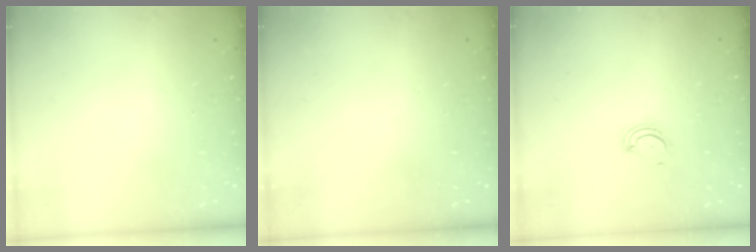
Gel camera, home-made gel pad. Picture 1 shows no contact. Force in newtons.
{"total": 0.0}
{"total": 3.0, "press": 3.0, "slide": 0.4}